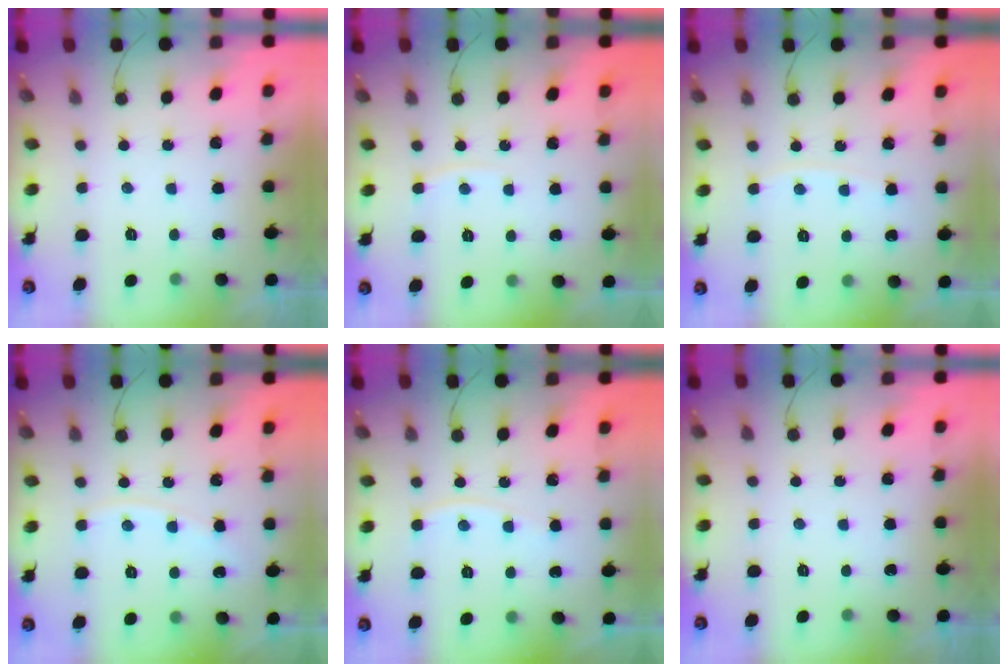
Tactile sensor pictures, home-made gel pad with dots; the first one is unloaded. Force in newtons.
{"total": 3.3, "press": 3.3, "slide": 0.4}
{"total": 5.7, "press": 5.7, "slide": 0.6}
{"total": 5.4, "press": 5.3, "slide": 0.9}
{"total": 4.2, "press": 4.2, "slide": 0.4}
{"total": 0.0}